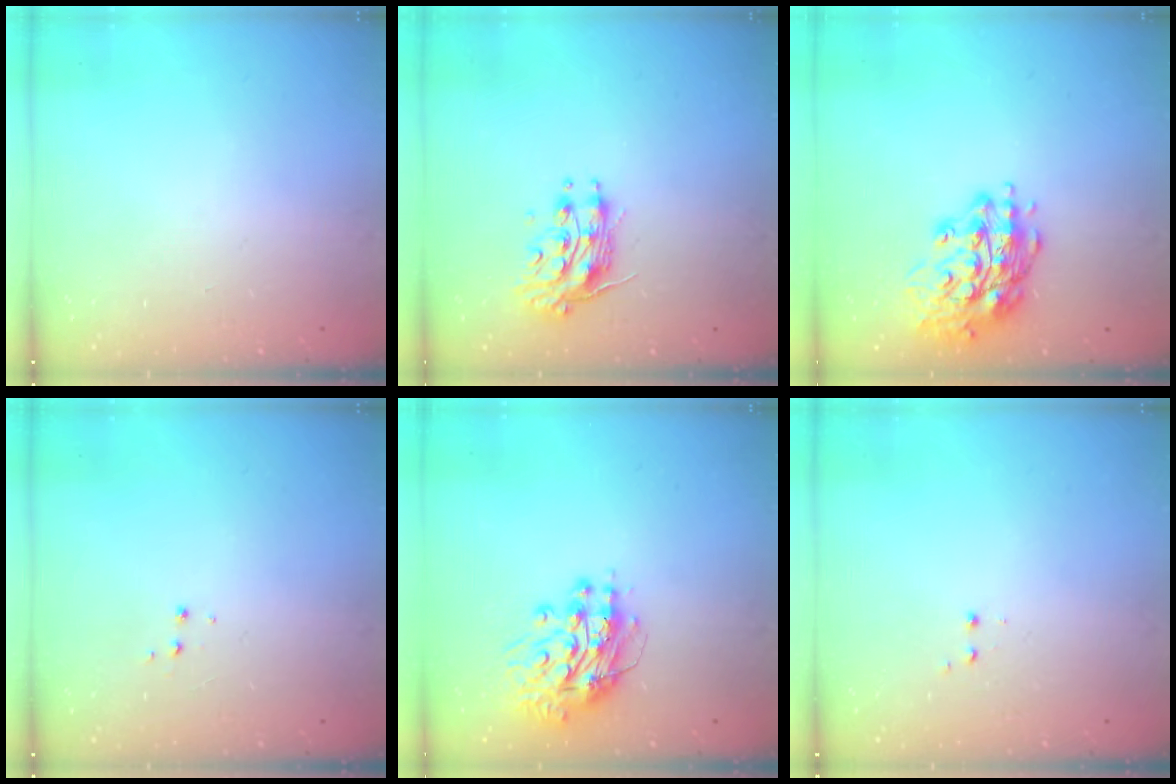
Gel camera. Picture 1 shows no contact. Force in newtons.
{"total": 10.9, "press": 10.9, "slide": 0.5}
{"total": 16.9, "press": 16.6, "slide": 3.1}
{"total": 3.9, "press": 3.9, "slide": 0.5}
{"total": 12.5, "press": 12.4, "slide": 1.2}
{"total": 1.2, "press": 1.1, "slide": 0.5}